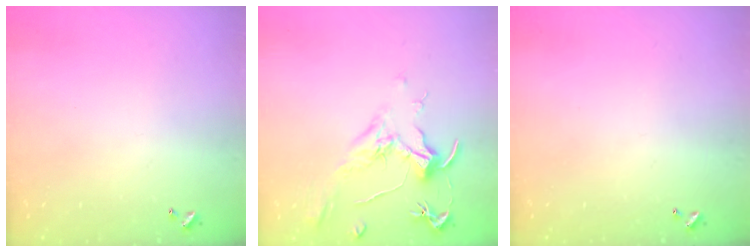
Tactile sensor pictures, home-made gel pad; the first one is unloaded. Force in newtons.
{"total": 2.0, "press": 1.7, "slide": 0.9}
{"total": 0.0}